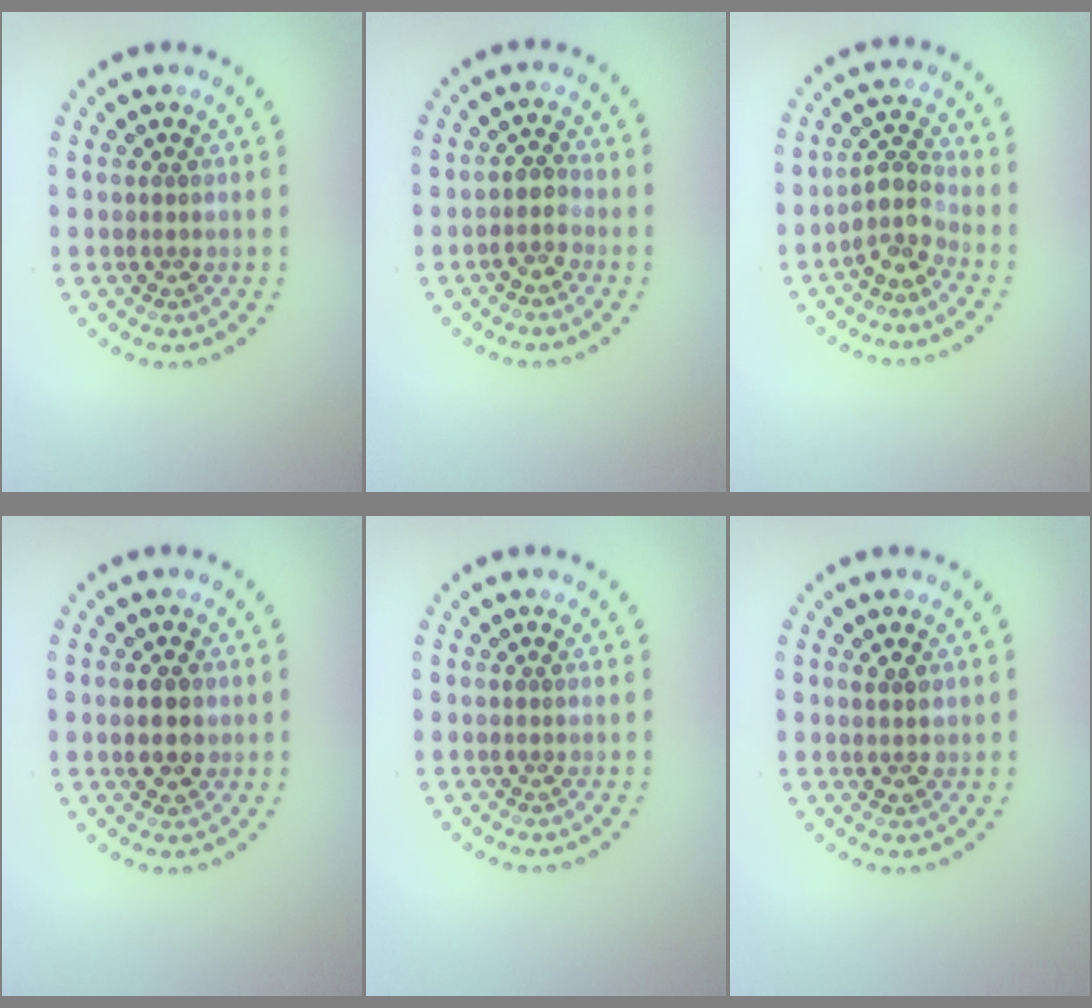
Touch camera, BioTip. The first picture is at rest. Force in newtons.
{"total": 1.9, "press": 1.5, "slide": 1.2}
{"total": 2.9, "press": 2.2, "slide": 1.9}
{"total": 2.4, "press": 2.4, "slide": 0.3}
{"total": 0.0}
{"total": 1.7, "press": 1.6, "slide": 0.6}